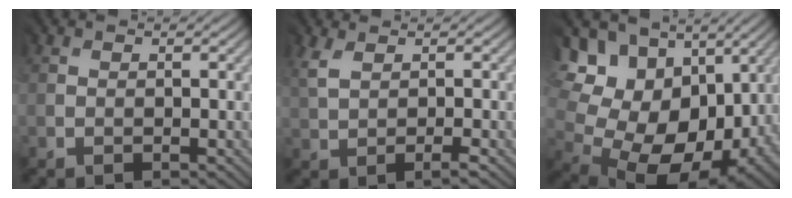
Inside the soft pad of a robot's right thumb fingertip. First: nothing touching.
{"total": 2.8, "force": [1.1, 0.7, 2.5], "torque": [-0.061, 0.004, 0.019]}
{"total": 18.6, "force": [2.2, 14.2, 11.8], "torque": [-0.200, -0.011, 0.076]}